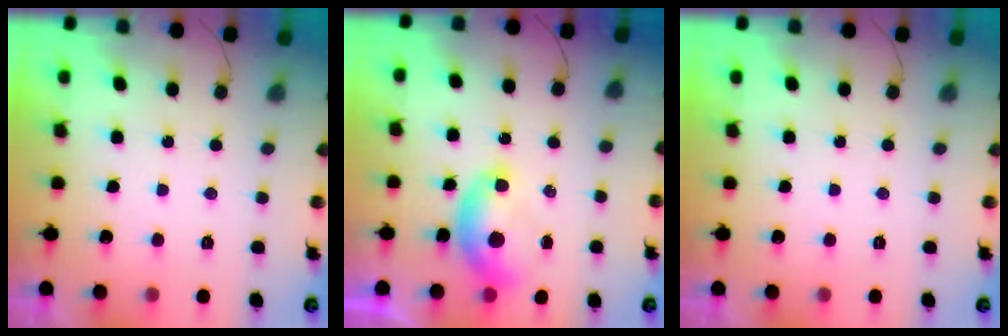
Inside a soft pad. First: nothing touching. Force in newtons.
{"total": 8.1, "press": 8.0, "slide": 1.3}
{"total": 0.0}